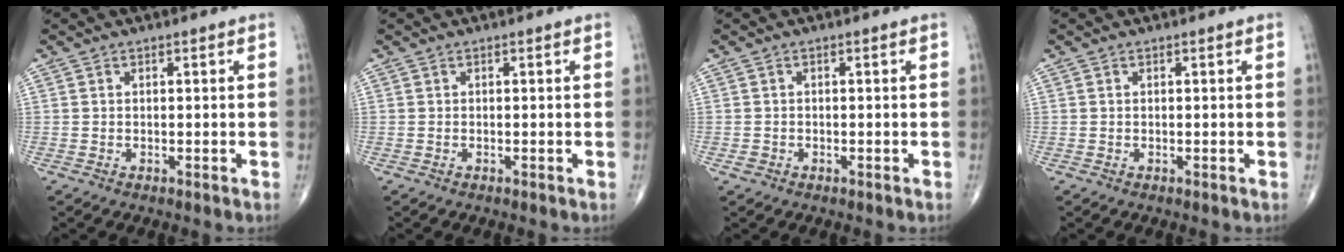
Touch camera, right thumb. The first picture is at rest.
{"total": 0.0}
{"total": 1.0, "force": [-0.5, 0.8, 0.3], "torque": [-0.003, 0.005, -0.008]}
{"total": 0.0}